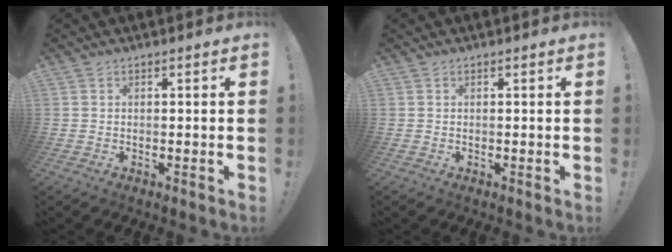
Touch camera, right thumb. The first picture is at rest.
{"total": 0.0}